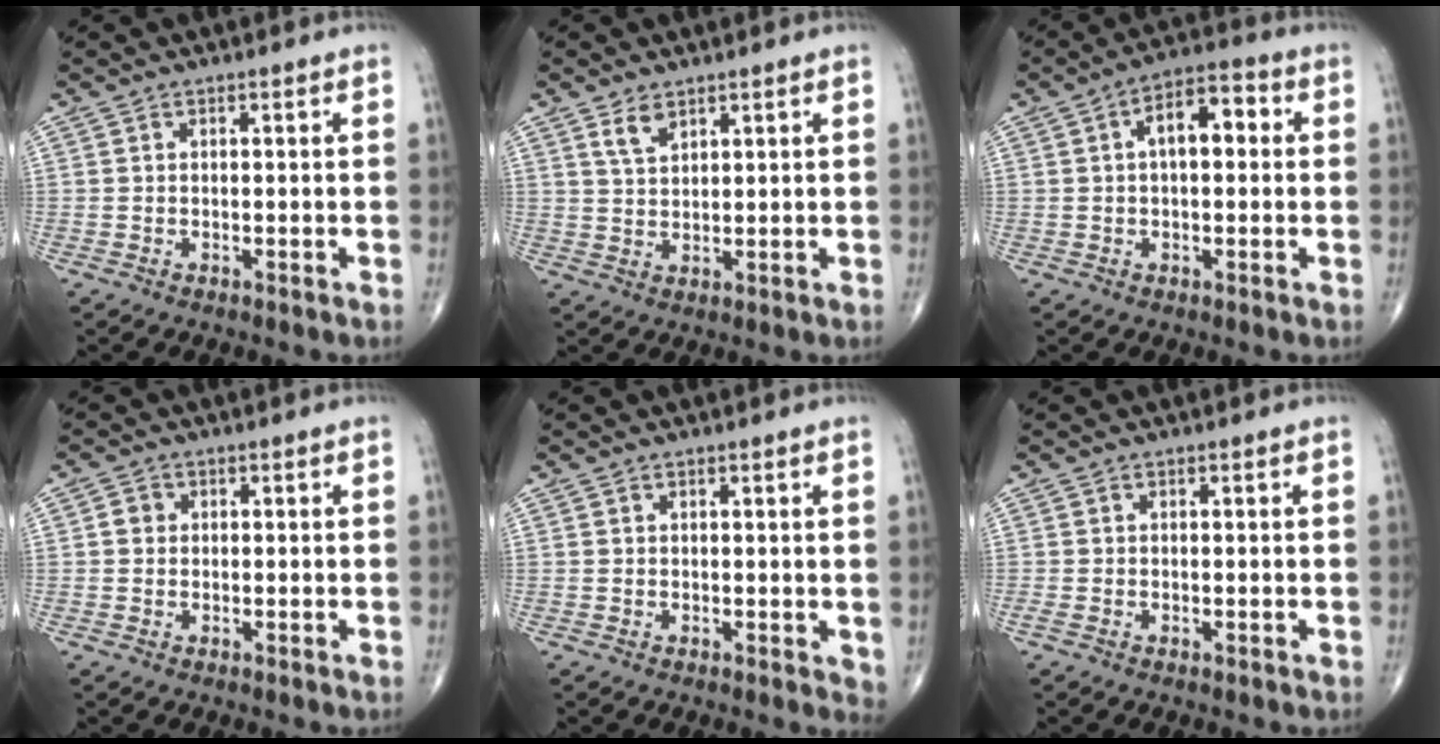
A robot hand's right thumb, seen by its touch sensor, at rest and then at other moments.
{"total": 3.6, "force": [2.3, 1.8, 2.0], "torque": [-0.031, -0.013, 0.050]}
{"total": 8.4, "force": [1.3, 4.4, 7.0], "torque": [-0.098, 0.027, 0.011]}
{"total": 1.8, "force": [0.1, 1.7, 0.7], "torque": [-0.003, 0.004, 0.000]}
{"total": 1.7, "force": [0.7, 0.9, 1.3], "torque": [-0.015, -0.006, 0.011]}
{"total": 0.7, "force": [-0.2, 0.3, 0.6], "torque": [-0.016, -0.002, -0.005]}